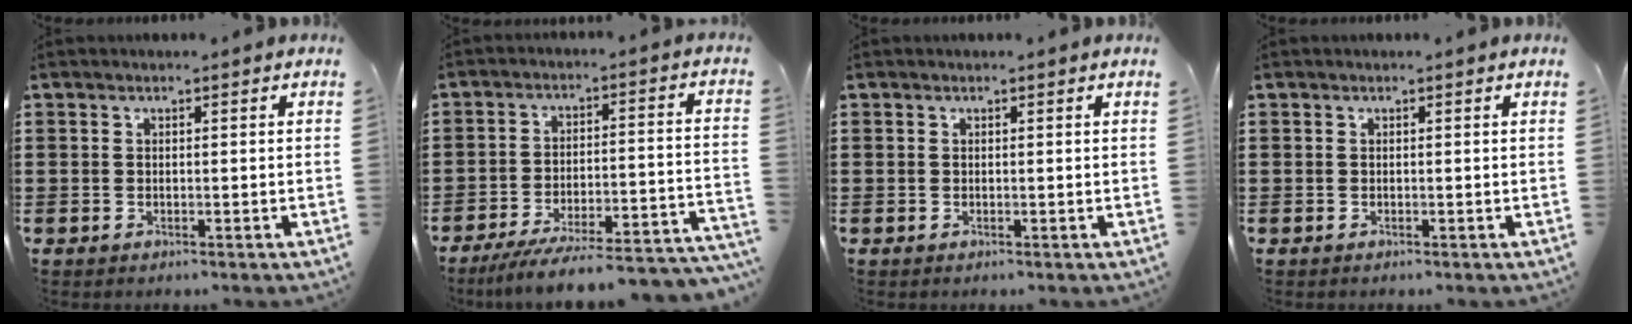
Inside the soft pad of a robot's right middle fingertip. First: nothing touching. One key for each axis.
{"total": 7.3, "fx": -6.5, "fy": 0.1, "fz": 3.4, "tx": -0.051, "ty": -0.006, "tz": -0.123}
{"total": 0.0}
{"total": 0.0}